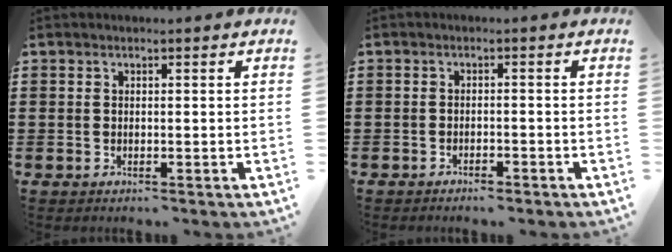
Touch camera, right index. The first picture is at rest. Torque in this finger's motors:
{"motor_torque": [0.14, -0.07, 0.06, 0.01]}